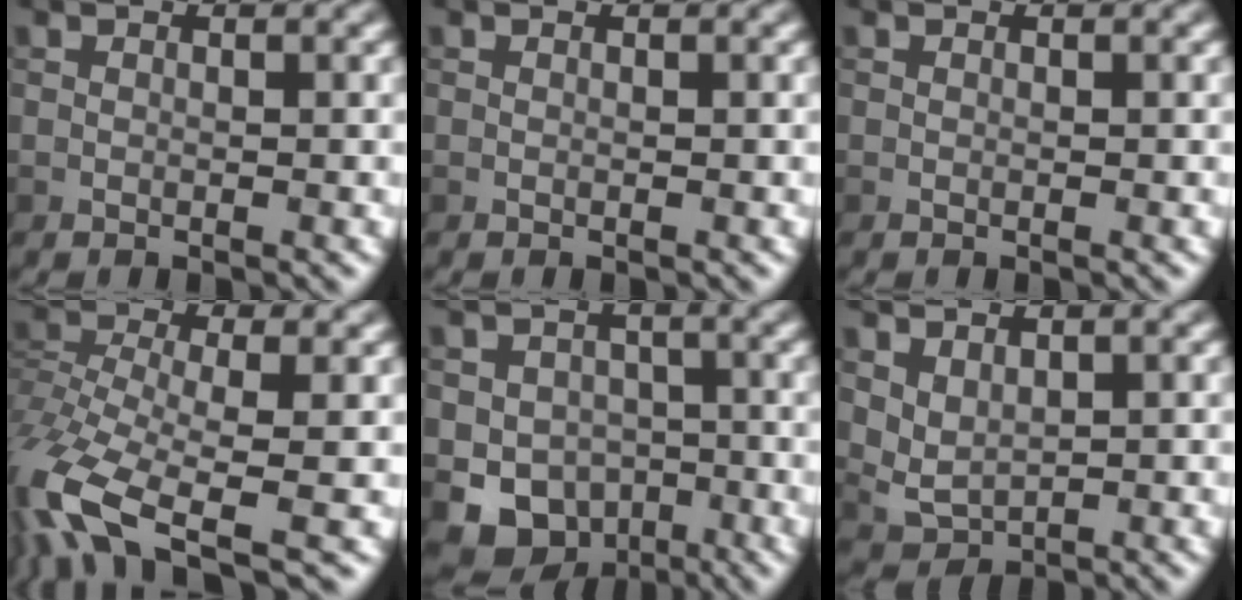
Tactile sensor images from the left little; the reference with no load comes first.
{"total": 0.0}
{"total": 0.0}
{"total": 10.5, "force": [-6.0, 3.7, 7.8], "torque": [-0.177, -0.010, -0.118]}
{"total": 8.3, "force": [-3.5, 7.1, 2.4], "torque": [-0.019, -0.022, -0.072]}
{"total": 2.4, "force": [1.2, 1.5, 1.5], "torque": [-0.033, -0.006, 0.031]}